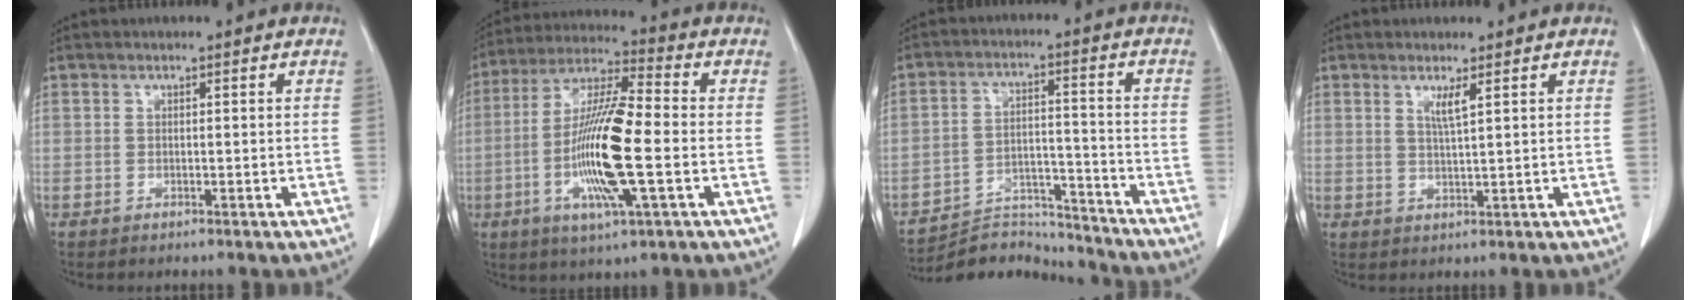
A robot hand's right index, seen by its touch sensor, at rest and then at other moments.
{"total": 15.5, "force": [-3.1, 1.5, 15.1], "torque": [-0.297, -0.008, -0.062]}
{"total": 9.3, "force": [-9.0, 1.8, -1.4], "torque": [0.033, 0.036, -0.151]}
{"total": 2.2, "force": [1.2, -0.3, 1.9], "torque": [-0.036, -0.007, 0.023]}